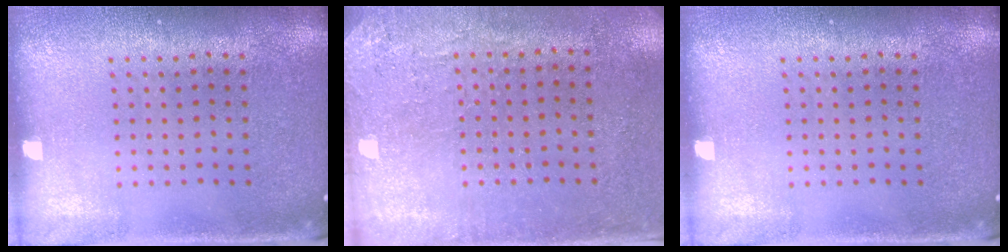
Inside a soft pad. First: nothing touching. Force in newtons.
{"total": 2.8, "press": 2.3, "slide": 1.6}
{"total": 0.0}